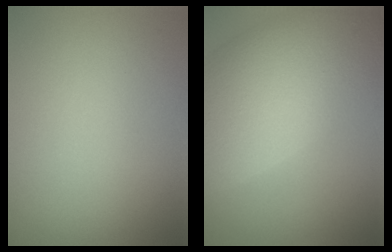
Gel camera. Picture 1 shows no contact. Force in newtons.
{"total": 11.8, "press": 11.8, "slide": 0.8}